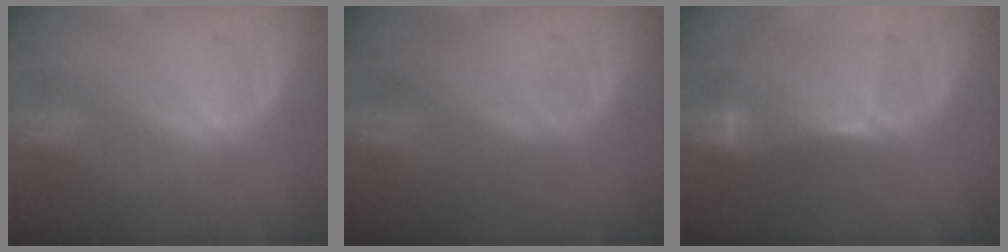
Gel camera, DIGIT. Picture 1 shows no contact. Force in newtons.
{"total": 0.0}
{"total": 6.6, "press": 6.6, "slide": 0.6}